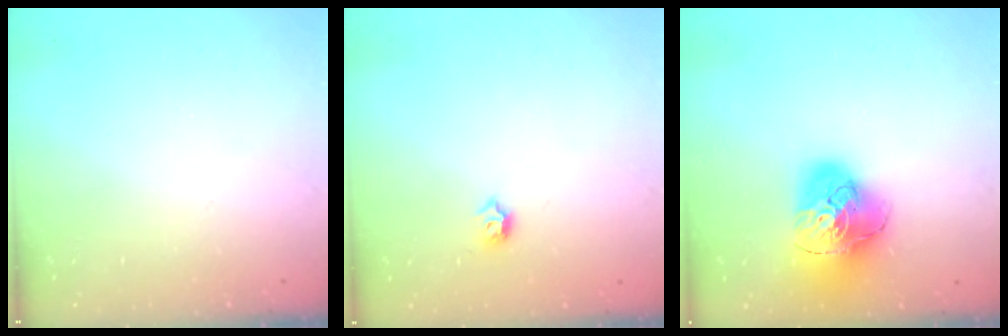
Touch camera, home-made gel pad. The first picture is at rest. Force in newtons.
{"total": 3.7, "press": 3.6, "slide": 0.6}
{"total": 18.6, "press": 18.5, "slide": 2.0}